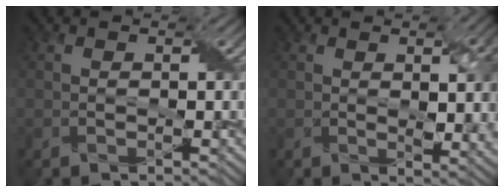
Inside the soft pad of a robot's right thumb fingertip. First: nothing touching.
{"total": 6.2, "force": [1.1, 2.2, 5.7], "torque": [-0.084, -0.007, 0.026]}